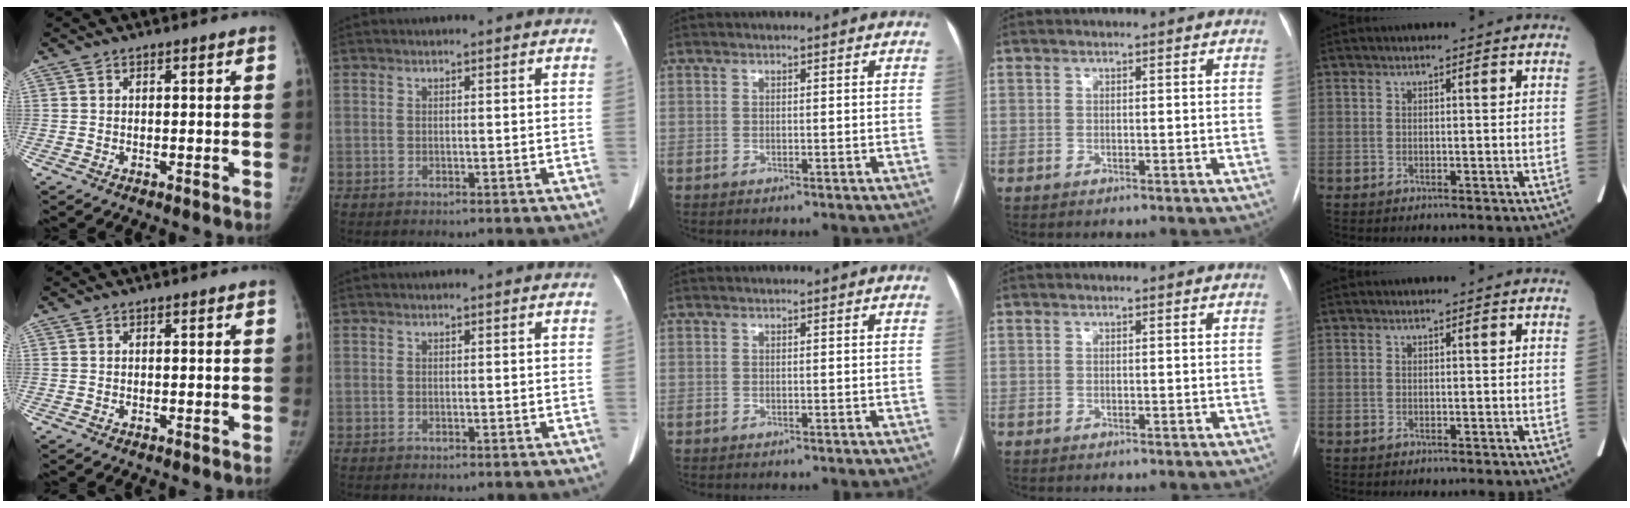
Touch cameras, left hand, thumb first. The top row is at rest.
{}